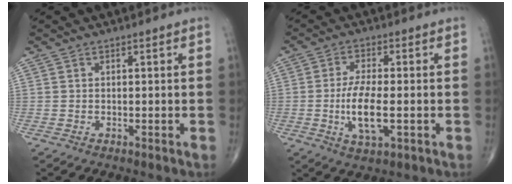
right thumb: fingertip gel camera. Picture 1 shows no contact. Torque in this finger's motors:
{"motor_torque": [0.65, 1.89, 0.90, -0.04, 0.39]}